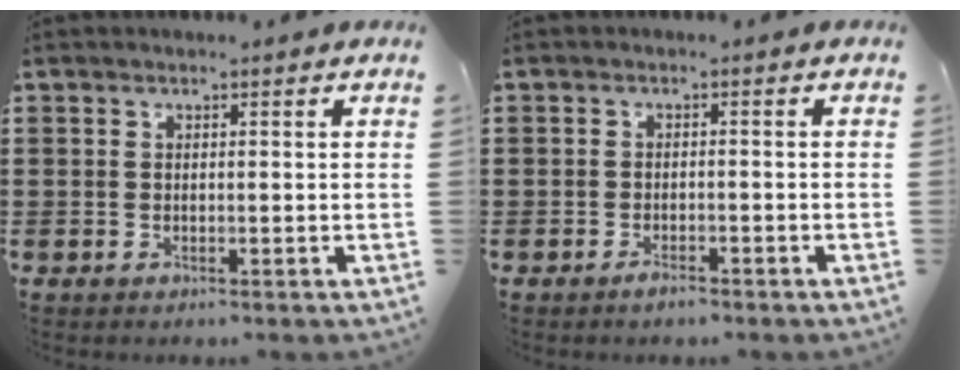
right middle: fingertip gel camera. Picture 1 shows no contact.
{"total": 1.5, "force": [-1.4, 0.1, 0.7], "torque": [-0.015, -0.006, -0.025]}